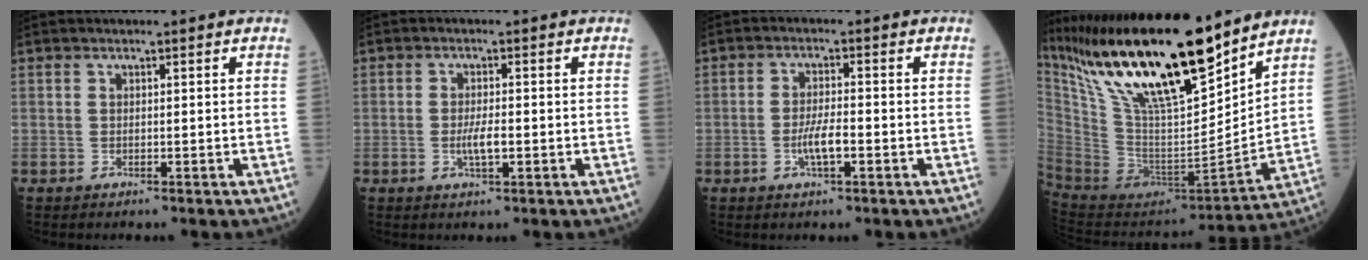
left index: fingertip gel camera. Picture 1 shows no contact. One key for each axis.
{"total": 2.9, "fx": -1.3, "fy": 0.6, "fz": 2.5, "tx": -0.054, "ty": -0.007, "tz": -0.022}
{"total": 4.0, "fx": -1.9, "fy": 0.8, "fz": 3.4, "tx": -0.068, "ty": -0.005, "tz": -0.036}
{"total": 24.9, "fx": 18.5, "fy": 4.4, "fz": 16.1, "tx": -0.302, "ty": -0.008, "tz": 0.337}